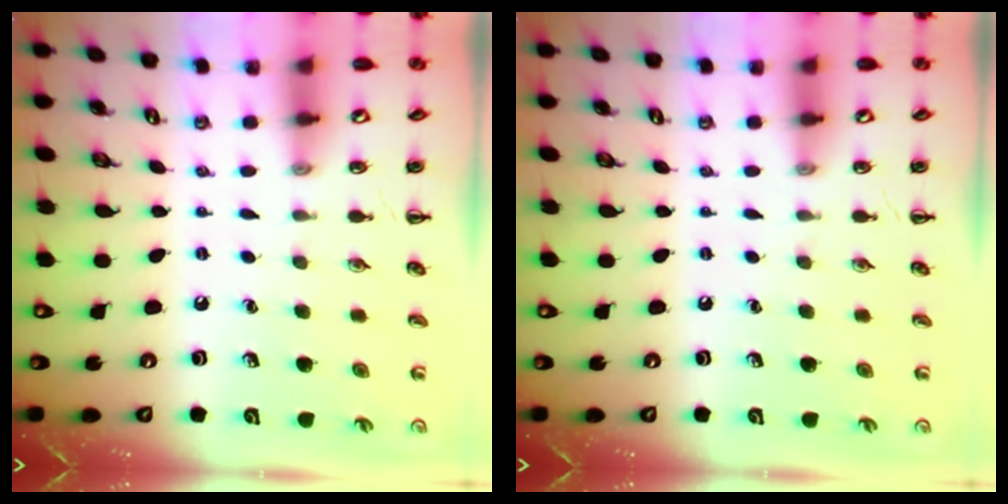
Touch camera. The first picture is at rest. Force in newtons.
{"total": 0.0}